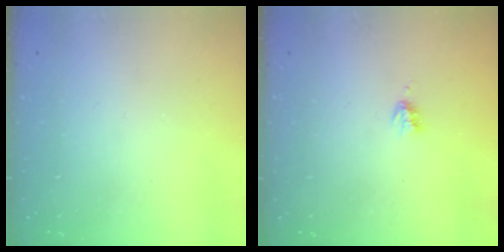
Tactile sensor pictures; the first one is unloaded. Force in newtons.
{"total": 2.9, "press": 2.8, "slide": 0.5}